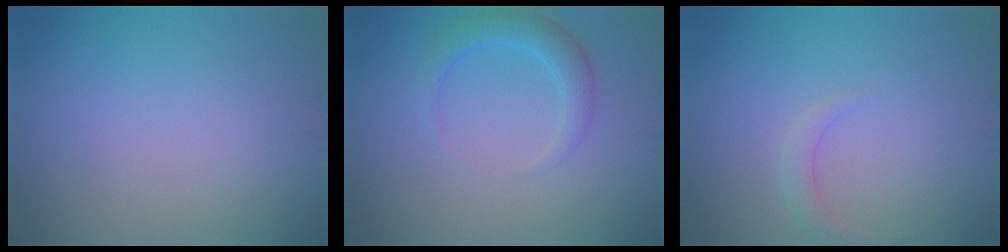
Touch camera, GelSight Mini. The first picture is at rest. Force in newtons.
{"total": 2.6, "press": 2.6, "slide": 0.2}
{"total": 1.5, "press": 1.5, "slide": 0.1}